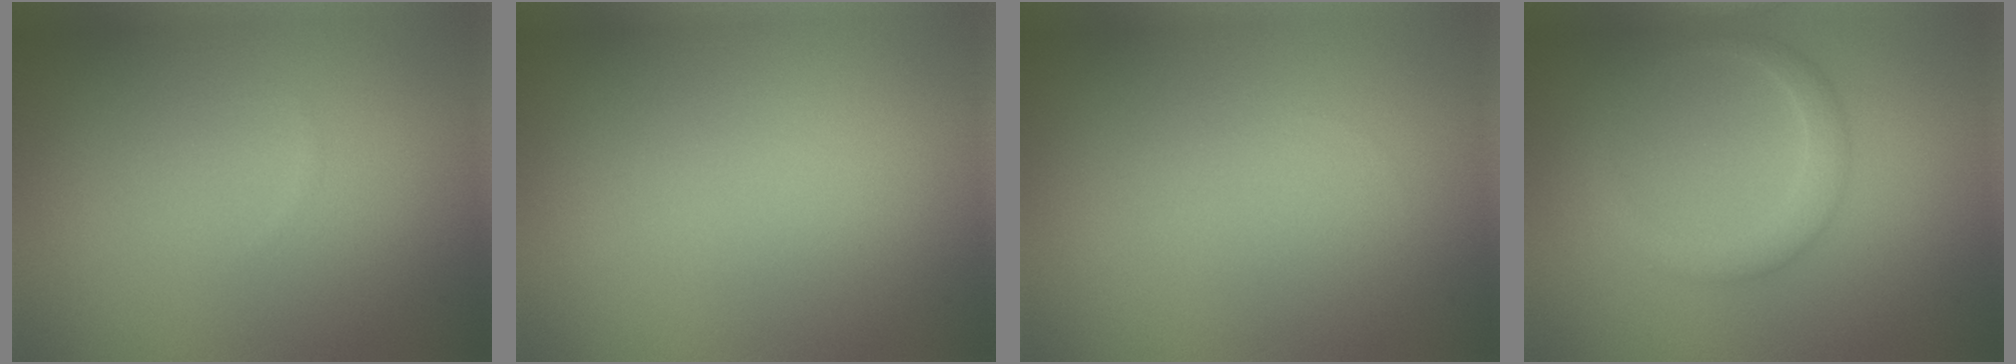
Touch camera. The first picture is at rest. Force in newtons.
{"total": 0.0}
{"total": 0.0}
{"total": 2.1, "press": 2.1, "slide": 0.1}